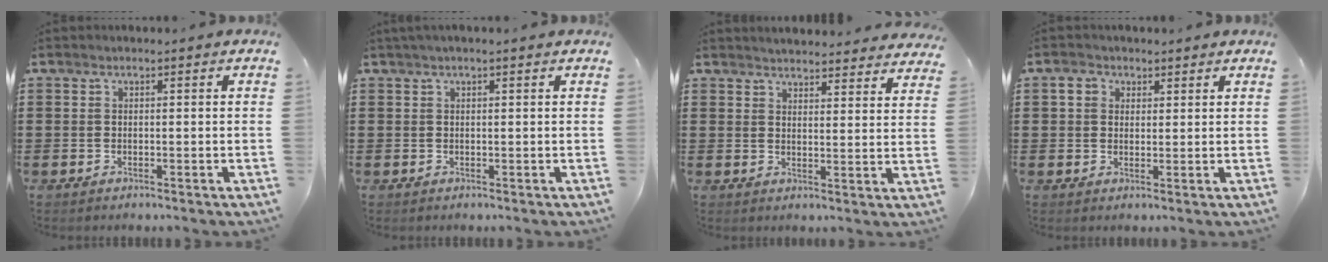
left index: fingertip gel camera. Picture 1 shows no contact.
{"total": 0.7, "force": [0.4, 0.0, 0.6], "torque": [-0.012, -0.001, 0.008]}
{"total": 3.7, "force": [3.7, -0.3, 0.0], "torque": [-0.005, -0.024, 0.065]}
{"total": 2.9, "force": [1.5, 2.3, 1.0], "torque": [-0.015, 0.002, 0.023]}